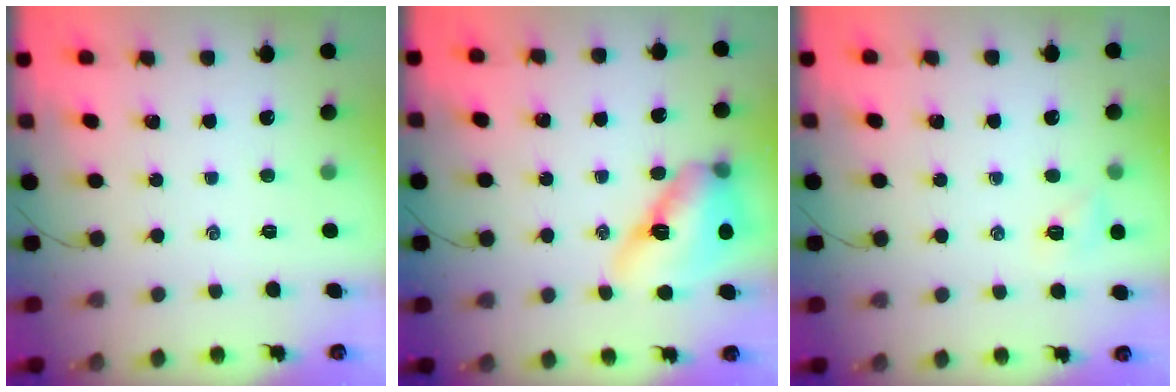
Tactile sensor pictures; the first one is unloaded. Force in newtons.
{"total": 12.5, "press": 11.9, "slide": 3.7}
{"total": 5.3, "press": 5.1, "slide": 1.3}